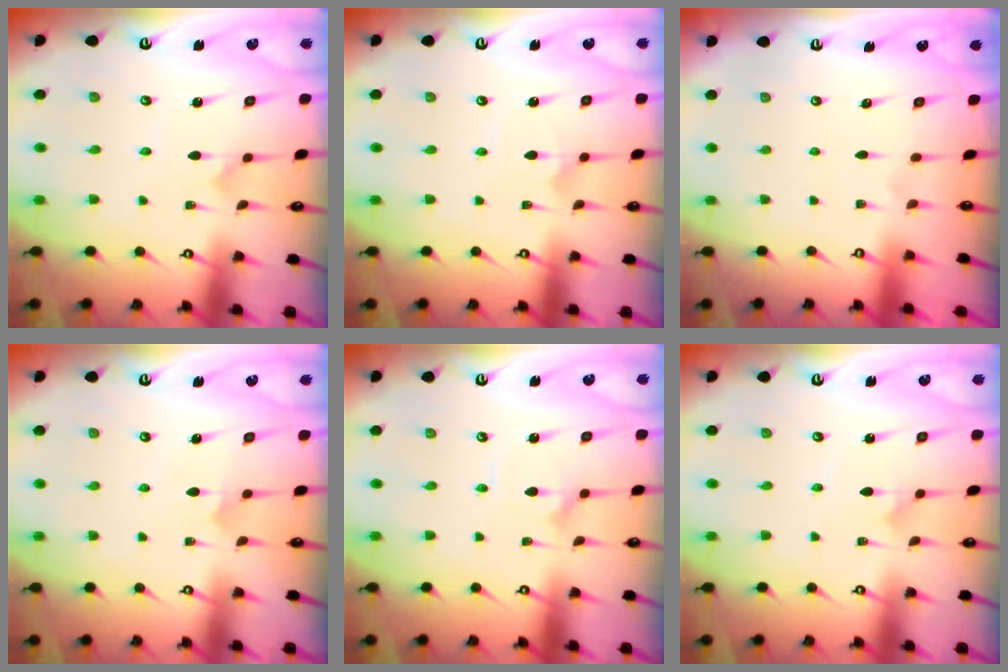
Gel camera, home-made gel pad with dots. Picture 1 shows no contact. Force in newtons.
{"total": 2.5, "press": 2.5, "slide": 0.2}
{"total": 0.0}
{"total": 4.3, "press": 4.3, "slide": 0.4}
{"total": 2.5, "press": 2.5, "slide": 0.3}
{"total": 1.7, "press": 1.7, "slide": 0.0}